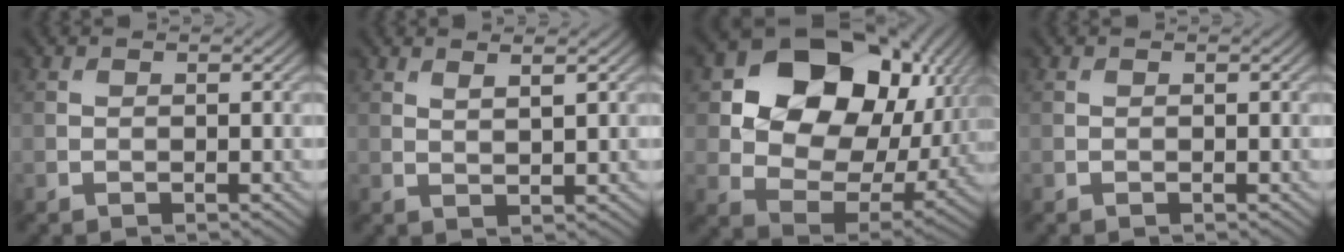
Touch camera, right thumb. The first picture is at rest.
{"total": 1.9, "force": [1.3, 0.2, 1.3], "torque": [-0.021, -0.002, 0.024]}
{"total": 17.0, "force": [5.2, 12.4, 10.4], "torque": [-0.183, 0.006, 0.104]}
{"total": 0.0}